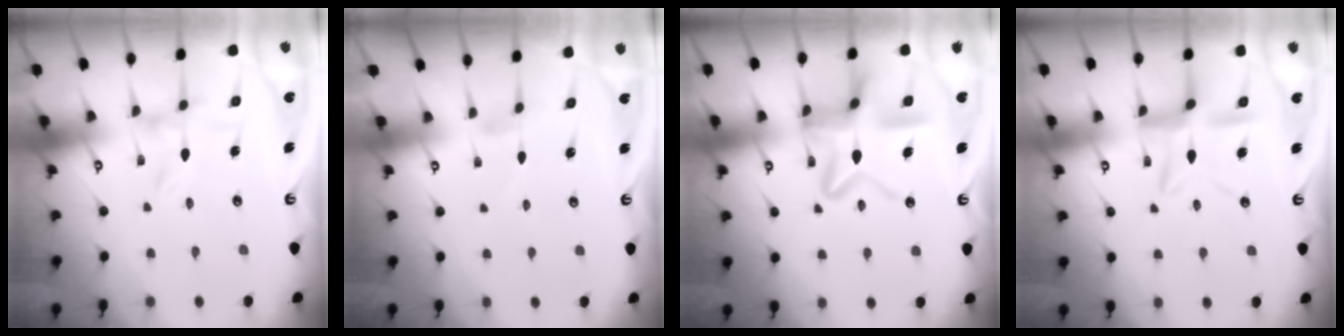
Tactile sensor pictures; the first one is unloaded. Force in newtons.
{"total": 0.9, "press": 0.9, "slide": 0.1}
{"total": 15.2, "press": 15.1, "slide": 1.5}
{"total": 10.9, "press": 10.8, "slide": 1.1}